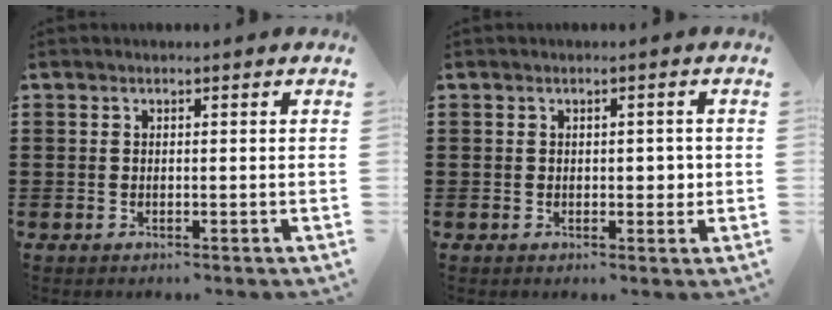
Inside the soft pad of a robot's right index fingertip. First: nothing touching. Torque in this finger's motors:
{"motor_torque": [0.40, 0.05, 0.05, 0.00]}